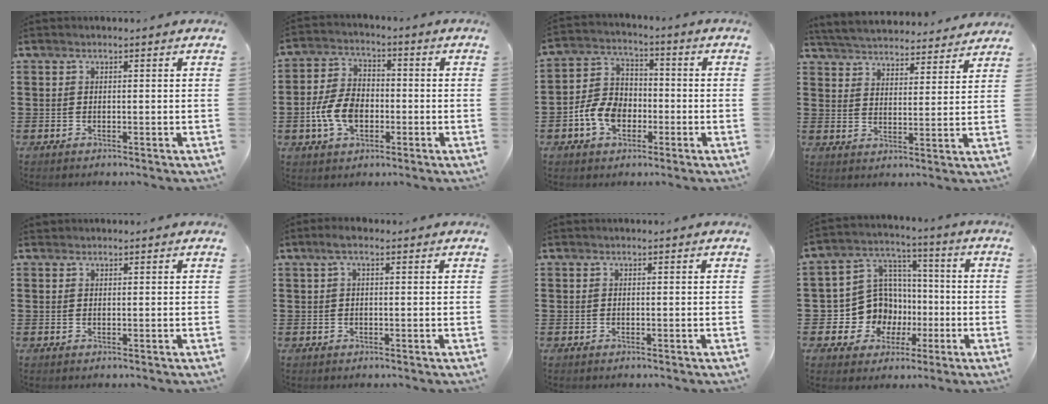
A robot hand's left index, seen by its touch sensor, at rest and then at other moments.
{"total": 7.6, "force": [-2.3, 4.8, 5.4], "torque": [-0.136, 0.003, -0.051]}
{"total": 7.4, "force": [-2.9, 5.3, 4.1], "torque": [-0.110, 0.010, -0.062]}
{"total": 4.6, "force": [4.6, 0.2, 0.1], "torque": [-0.028, -0.032, 0.078]}
{"total": 0.5, "force": [0.4, 0.3, -0.1], "torque": [0.000, 0.001, 0.009]}
{"total": 2.0, "force": [0.5, 0.6, 1.9], "torque": [-0.036, 0.005, 0.007]}
{"total": 0.0}
{"total": 9.8, "force": [-1.3, 9.6, 1.9], "torque": [-0.090, -0.001, -0.014]}